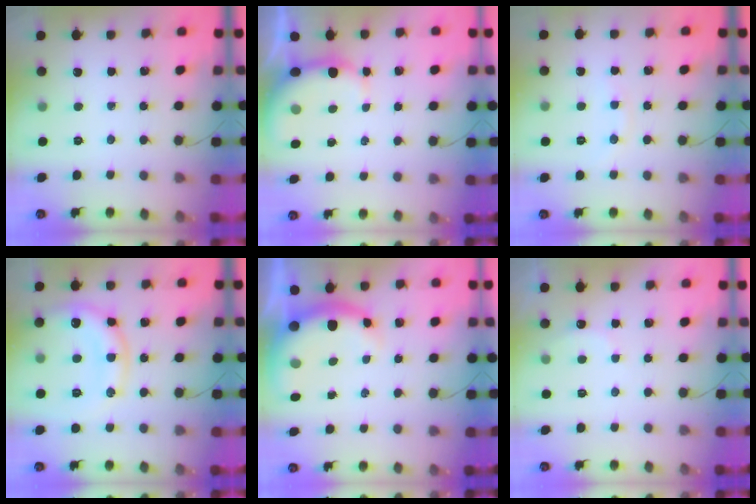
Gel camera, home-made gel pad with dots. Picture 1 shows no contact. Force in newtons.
{"total": 4.0, "press": 3.9, "slide": 0.7}
{"total": 3.8, "press": 3.5, "slide": 1.3}
{"total": 14.3, "press": 14.3, "slide": 1.3}
{"total": 7.9, "press": 7.8, "slide": 1.5}
{"total": 4.7, "press": 4.6, "slide": 1.0}